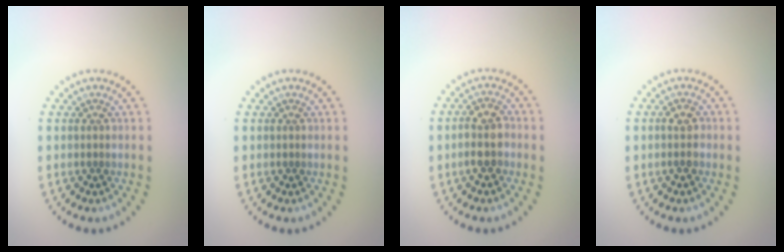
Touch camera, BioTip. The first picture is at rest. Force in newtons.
{"total": 0.0}
{"total": 2.7, "press": 2.6, "slide": 0.8}
{"total": 1.7, "press": 1.7, "slide": 0.4}